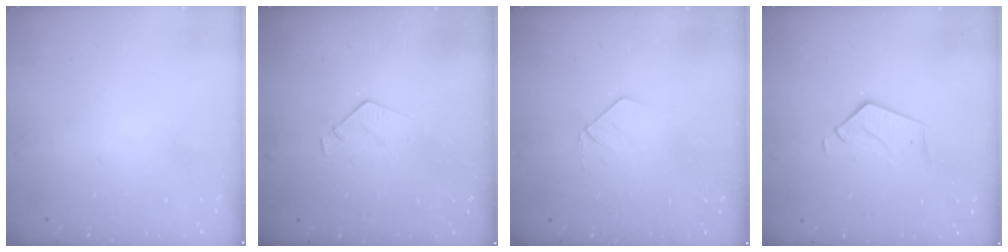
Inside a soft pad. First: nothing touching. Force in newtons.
{"total": 6.0, "press": 6.0, "slide": 0.5}
{"total": 3.4, "press": 3.4, "slide": 0.2}
{"total": 2.8, "press": 2.8, "slide": 0.2}